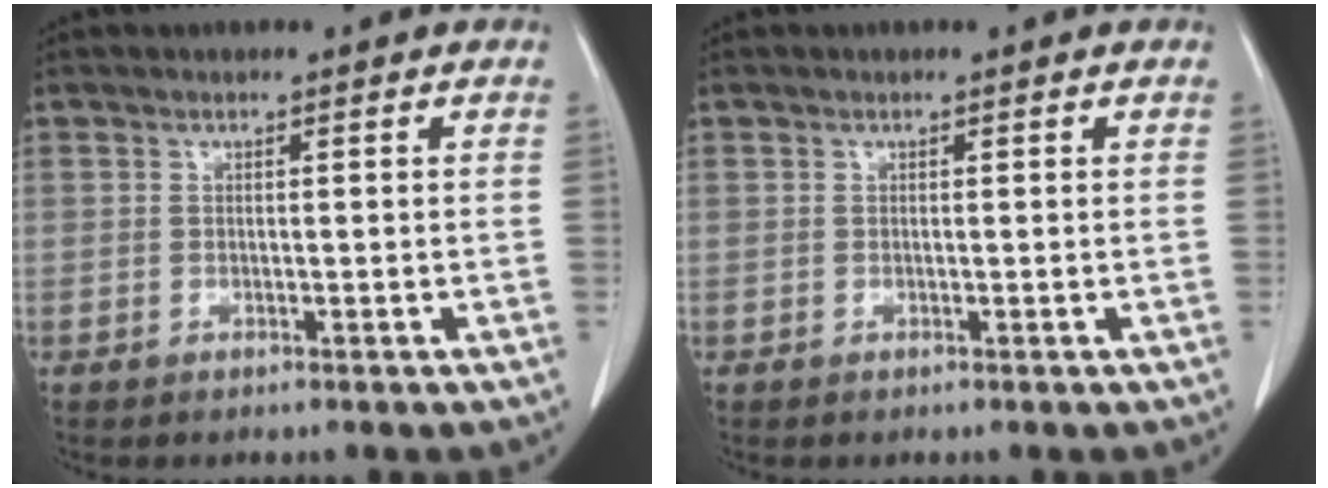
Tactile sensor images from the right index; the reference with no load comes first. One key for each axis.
{"total": 0.0}